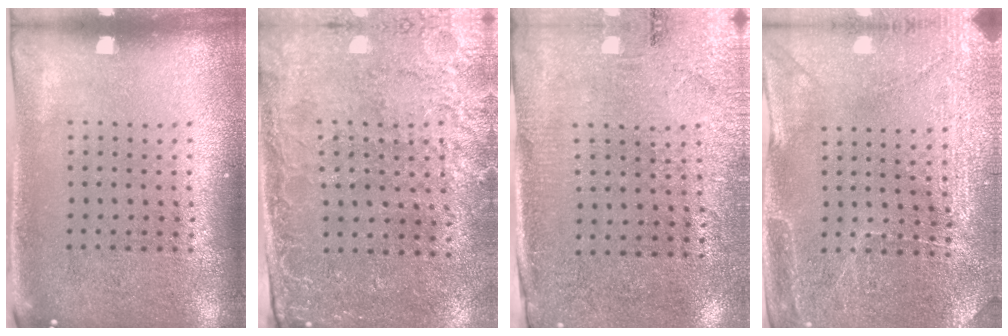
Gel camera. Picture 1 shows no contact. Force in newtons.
{"total": 2.7, "press": 2.4, "slide": 1.2}
{"total": 2.7, "press": 2.4, "slide": 1.3}
{"total": 2.9, "press": 2.9, "slide": 0.3}